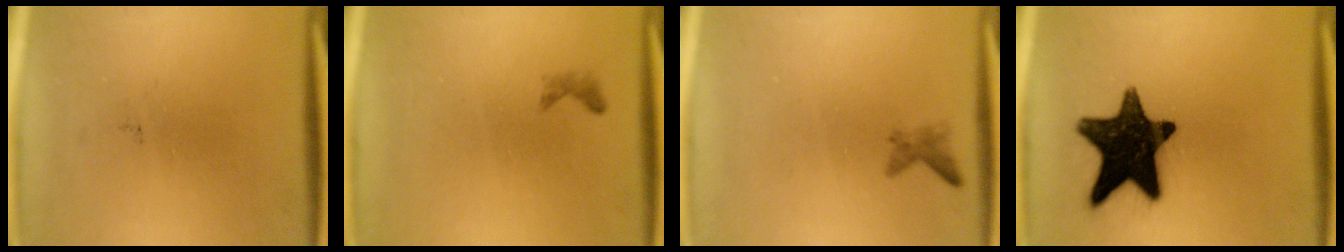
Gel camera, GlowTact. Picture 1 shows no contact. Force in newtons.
{"total": 0.6}
{"total": 1.1}
{"total": 16.6}